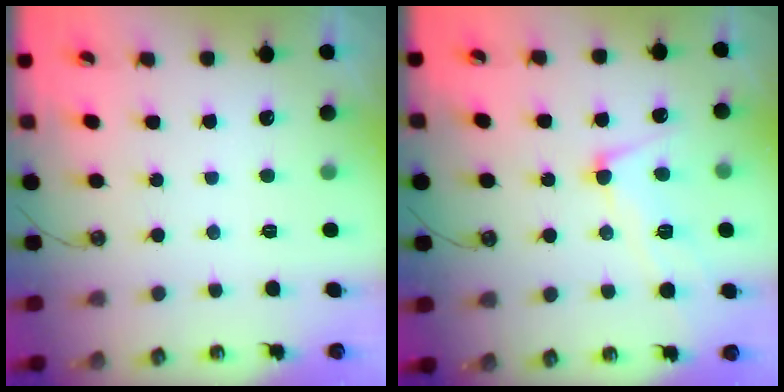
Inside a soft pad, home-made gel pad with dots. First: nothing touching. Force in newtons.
{"total": 2.5, "press": 2.2, "slide": 1.1}